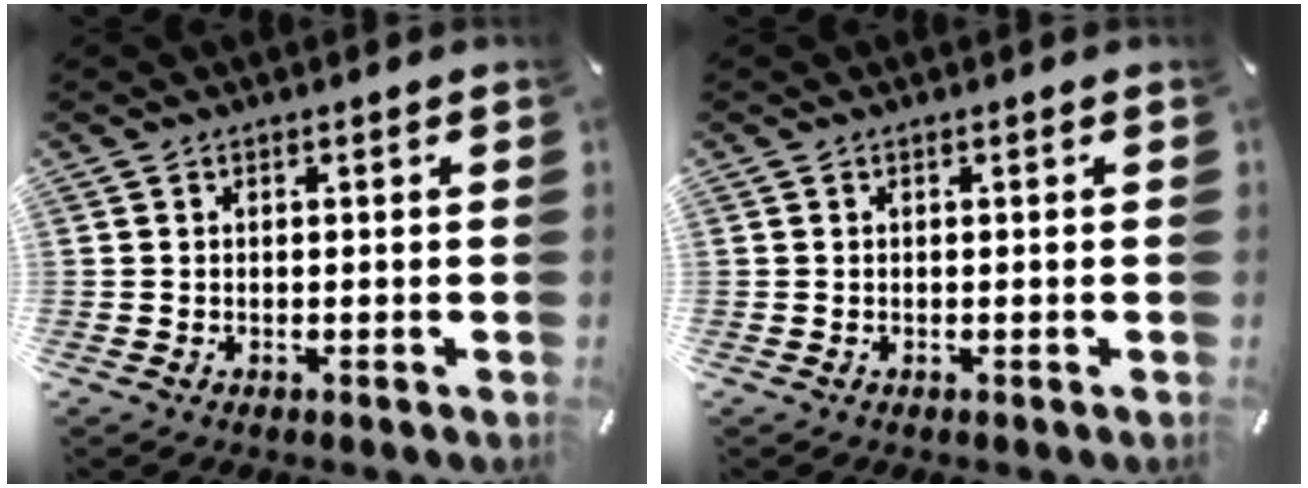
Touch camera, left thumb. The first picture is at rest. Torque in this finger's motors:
{"motor_torque": [-0.14, -0.10, 0.01, 0.03, 0.00]}